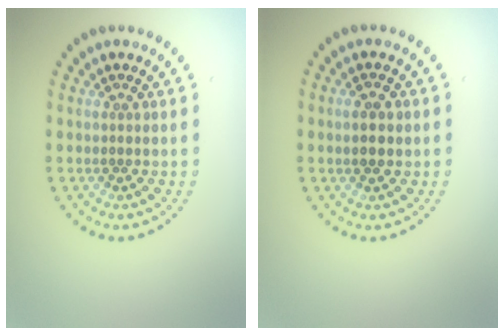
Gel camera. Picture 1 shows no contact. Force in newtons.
{"total": 2.1, "press": 2.1, "slide": 0.3}